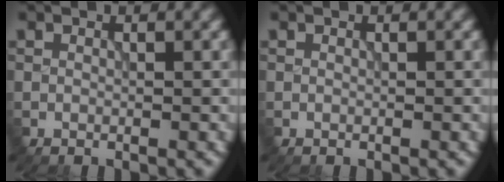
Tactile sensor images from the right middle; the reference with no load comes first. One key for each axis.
{"total": 0.0}